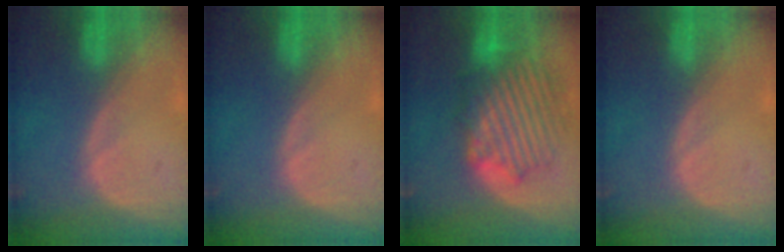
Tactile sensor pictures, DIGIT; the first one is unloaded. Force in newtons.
{"total": 0.0}
{"total": 9.3, "press": 9.3, "slide": 0.2}
{"total": 0.0}